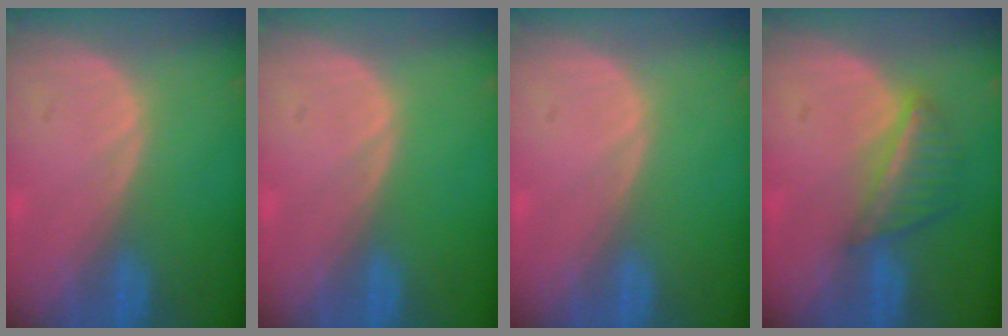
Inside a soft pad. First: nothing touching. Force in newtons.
{"total": 0.0}
{"total": 0.0}
{"total": 5.6, "press": 5.1, "slide": 2.3}